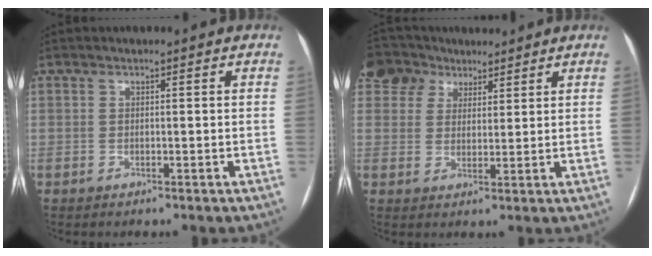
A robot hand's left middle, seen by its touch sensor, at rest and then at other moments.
{"total": 7.7, "force": [5.4, 5.4, 1.0], "torque": [-0.025, 0.031, 0.103]}